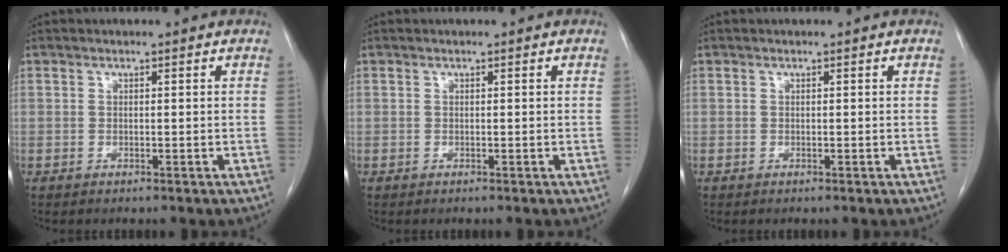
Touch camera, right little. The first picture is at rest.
{"total": 0.0}
{"total": 0.0}